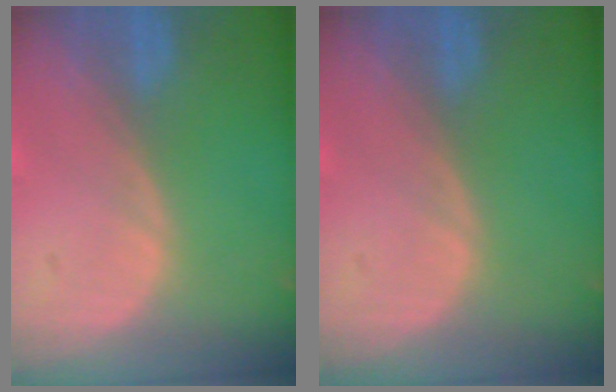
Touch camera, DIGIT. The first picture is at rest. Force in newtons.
{"total": 0.0}